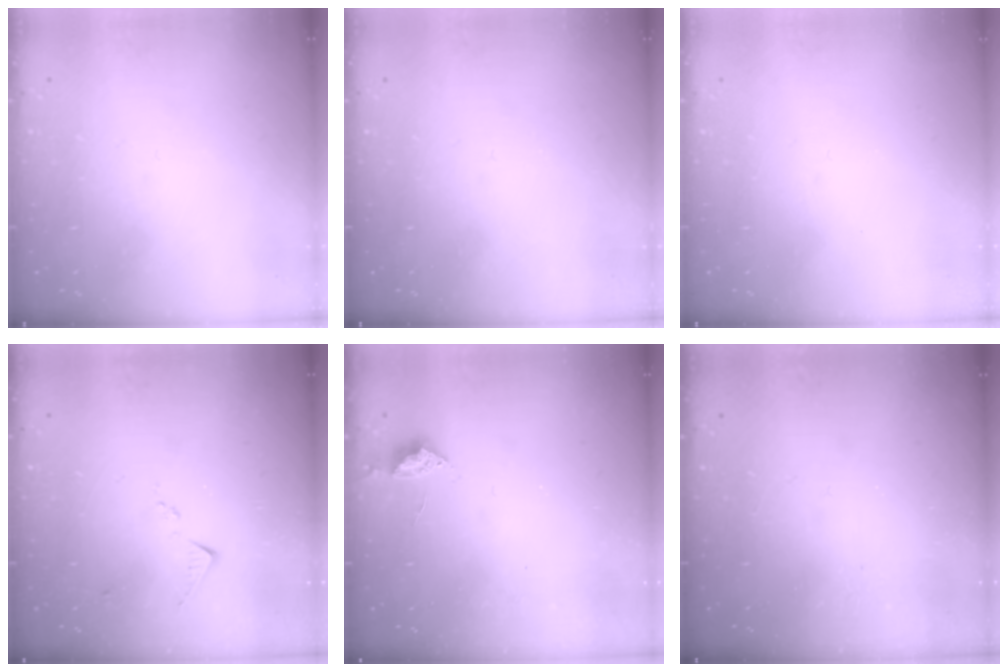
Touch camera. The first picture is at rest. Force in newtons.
{"total": 0.0}
{"total": 0.0}
{"total": 5.1, "press": 5.0, "slide": 0.7}
{"total": 3.8, "press": 3.7, "slide": 0.6}
{"total": 0.8, "press": 0.8, "slide": 0.3}